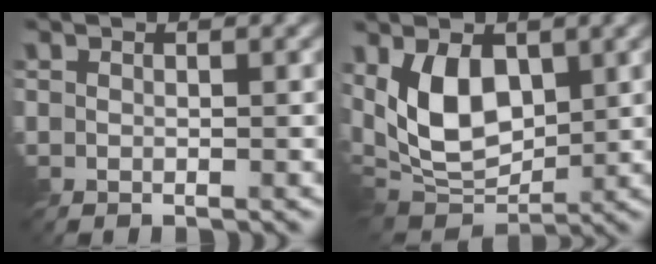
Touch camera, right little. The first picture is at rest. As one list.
[{"total": 7.4, "force": [1.7, 4.2, 5.8], "torque": [-0.112, -0.012, 0.026]}]